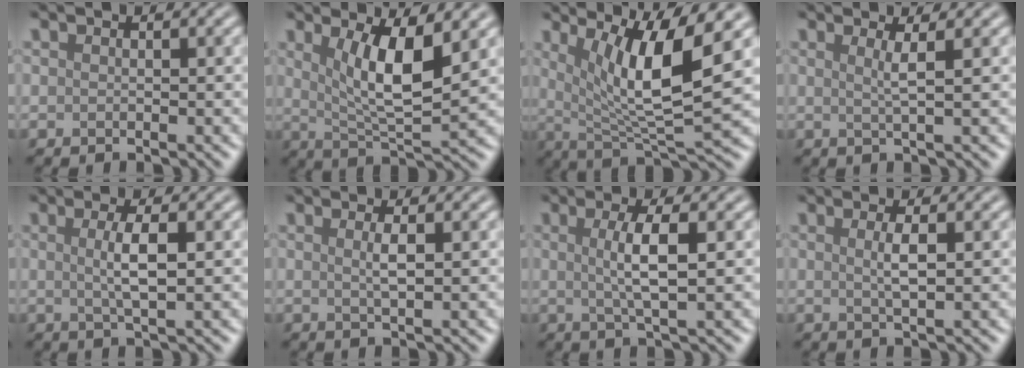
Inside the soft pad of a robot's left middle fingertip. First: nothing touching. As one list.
[{"total": 6.1, "force": [1.8, 1.6, 5.6], "torque": [-0.100, -0.011, 0.040]}, {"total": 8.6, "force": [2.7, 2.0, 7.9], "torque": [-0.127, -0.013, 0.051]}, {"total": 1.8, "force": [0.5, 0.4, 1.7], "torque": [-0.030, -0.002, 0.003]}, {"total": 3.0, "force": [0.3, 0.7, 3.0], "torque": [-0.055, 0.003, 0.004]}, {"total": 1.6, "force": [0.3, 0.3, 1.5], "torque": [-0.028, 0.001, 0.003]}, {"total": 3.8, "force": [0.4, 0.8, 3.7], "torque": [-0.069, 0.001, 0.006]}, {"total": 2.0, "force": [0.3, 0.4, 1.9], "torque": [-0.035, 0.001, 0.004]}]